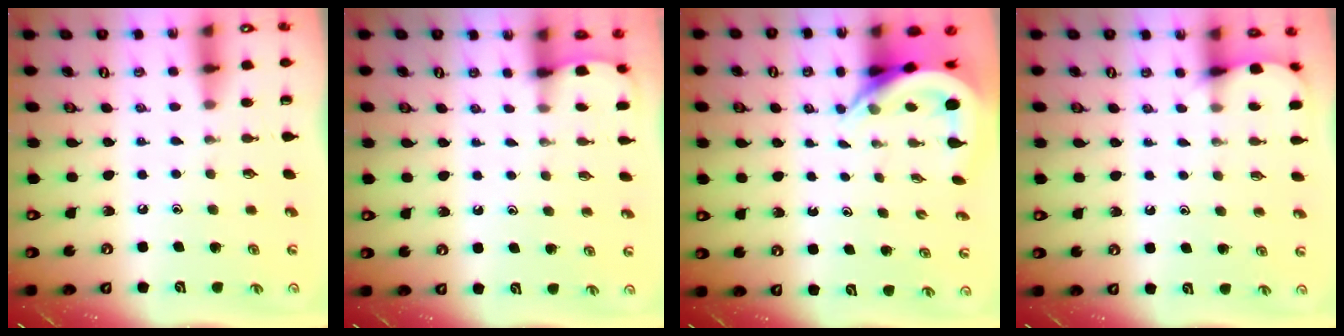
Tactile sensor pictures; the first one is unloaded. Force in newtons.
{"total": 1.2, "press": 1.2, "slide": 0.1}
{"total": 5.7, "press": 5.6, "slide": 0.7}
{"total": 3.9, "press": 3.9, "slide": 0.3}